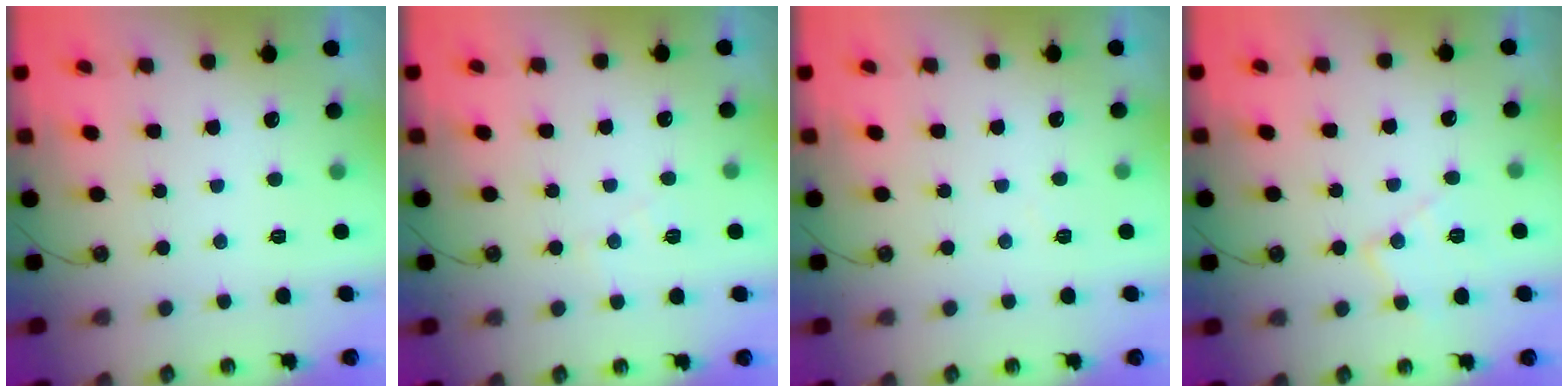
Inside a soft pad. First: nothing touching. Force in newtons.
{"total": 6.6, "press": 6.5, "slide": 0.9}
{"total": 3.9, "press": 3.8, "slide": 0.6}
{"total": 9.6, "press": 9.5, "slide": 0.6}